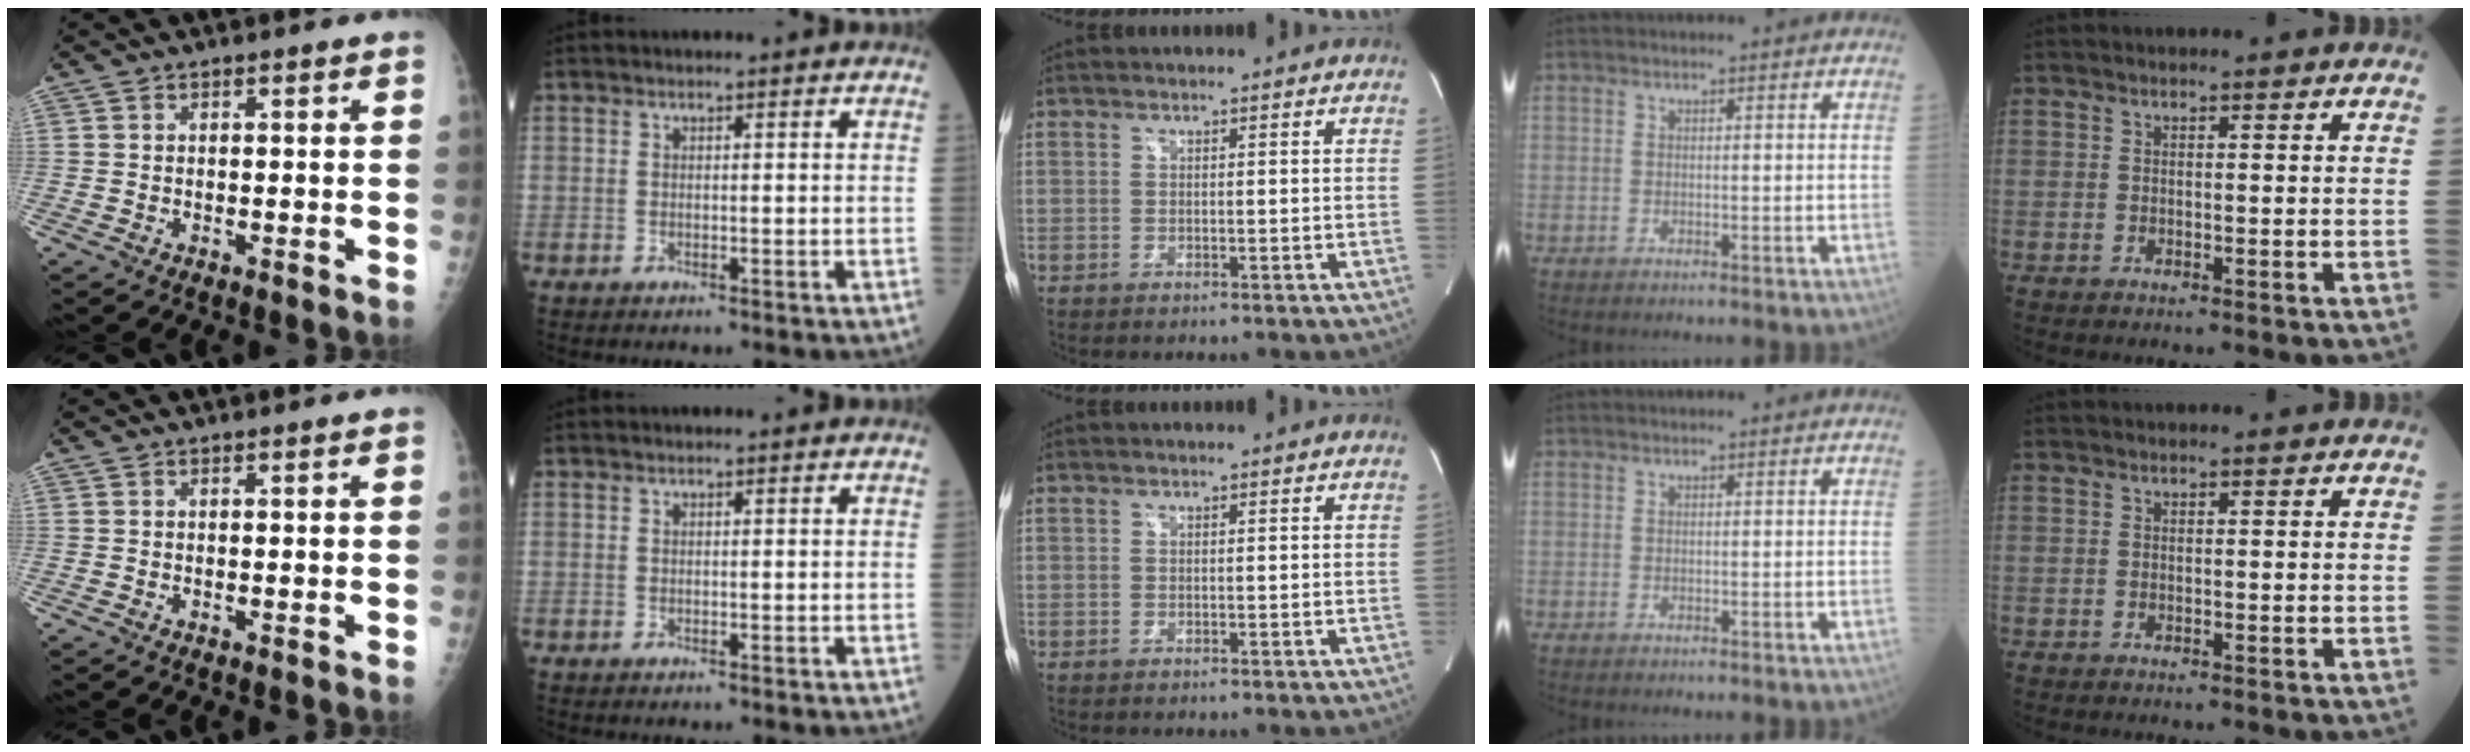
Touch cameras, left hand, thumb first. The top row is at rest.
{}